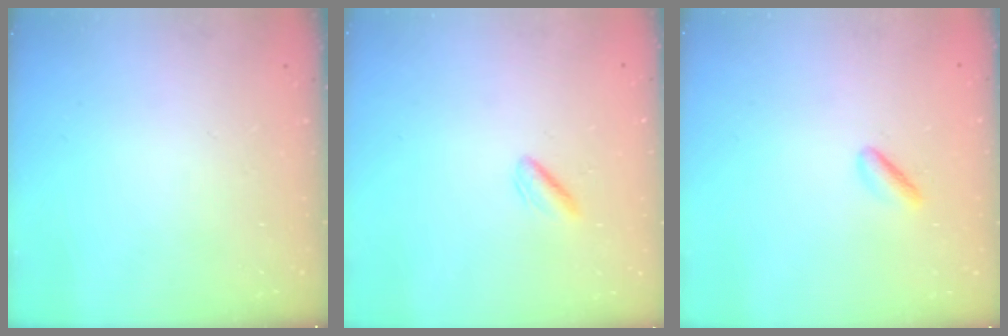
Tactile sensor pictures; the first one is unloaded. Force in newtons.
{"total": 1.7, "press": 1.3, "slide": 1.0}
{"total": 2.4, "press": 2.2, "slide": 1.0}